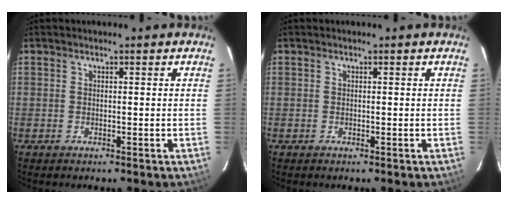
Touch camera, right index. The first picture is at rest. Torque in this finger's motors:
{"motor_torque": [0.00, 0.00, 0.00, 0.00]}